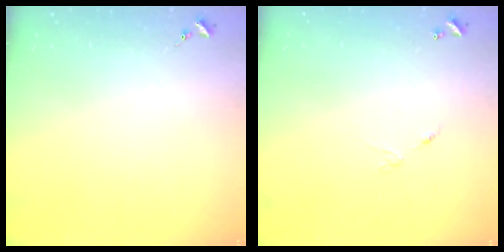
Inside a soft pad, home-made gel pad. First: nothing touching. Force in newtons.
{"total": 4.8, "press": 4.8, "slide": 0.3}